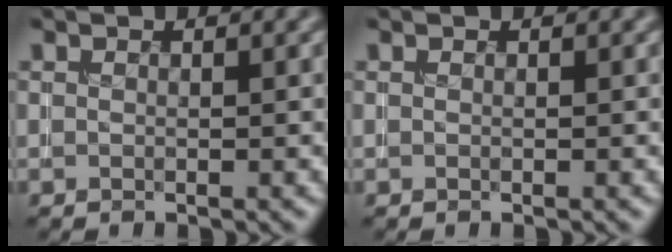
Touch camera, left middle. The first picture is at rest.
{"total": 0.0}